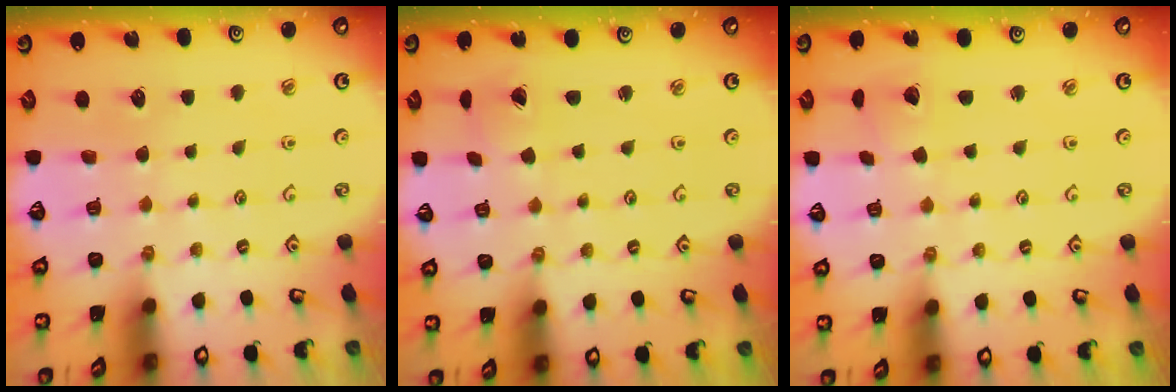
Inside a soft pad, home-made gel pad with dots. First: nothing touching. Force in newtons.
{"total": 0.7, "press": 0.7, "slide": 0.1}
{"total": 2.2, "press": 2.2, "slide": 0.1}